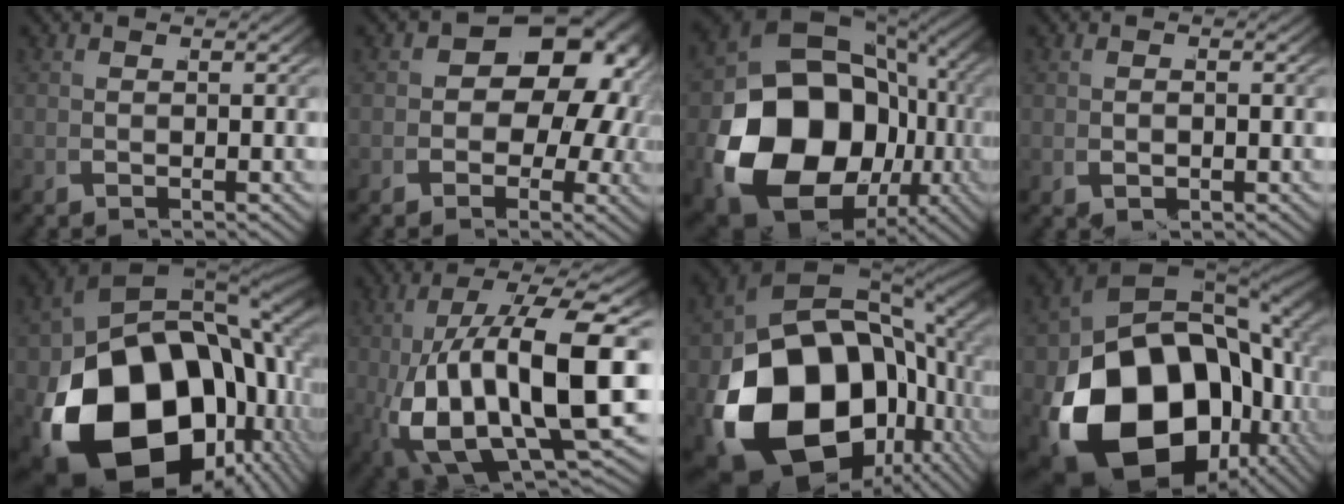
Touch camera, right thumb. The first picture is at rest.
{"total": 11.3, "force": [1.8, 8.1, 7.6], "torque": [-0.114, -0.006, 0.024]}
{"total": 22.5, "force": [-2.1, 15.6, 16.1], "torque": [-0.322, -0.057, -0.008]}
{"total": 1.2, "force": [0.1, 0.9, 0.7], "torque": [-0.015, -0.002, 0.006]}
{"total": 27.5, "force": [-4.0, 17.9, 20.6], "torque": [-0.378, -0.084, -0.024]}
{"total": 21.3, "force": [-3.0, 12.9, 16.6], "torque": [-0.345, -0.064, -0.001]}
{"total": 26.2, "force": [-3.7, 17.7, 19.0], "torque": [-0.376, -0.085, -0.017]}
{"total": 26.7, "force": [-3.9, 17.5, 19.8], "torque": [-0.379, -0.090, -0.016]}